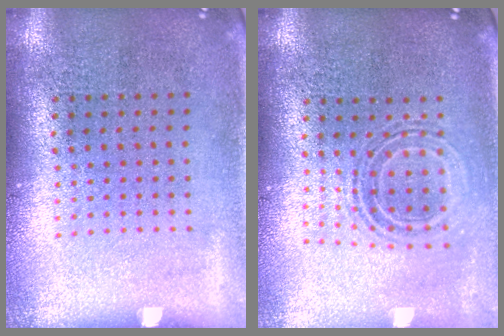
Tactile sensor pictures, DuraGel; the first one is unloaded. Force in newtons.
{"total": 0.9, "press": 0.8, "slide": 0.3}